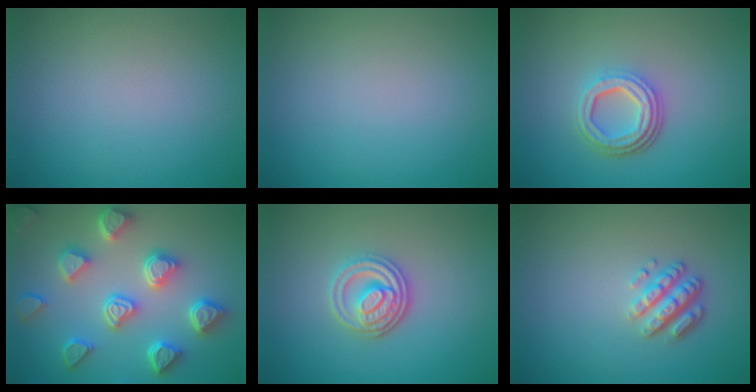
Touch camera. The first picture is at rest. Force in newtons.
{"total": 0.0}
{"total": 4.4, "press": 3.3, "slide": 3.0}
{"total": 6.9, "press": 5.8, "slide": 3.8}
{"total": 3.6, "press": 3.1, "slide": 1.9}
{"total": 2.9, "press": 2.4, "slide": 1.7}